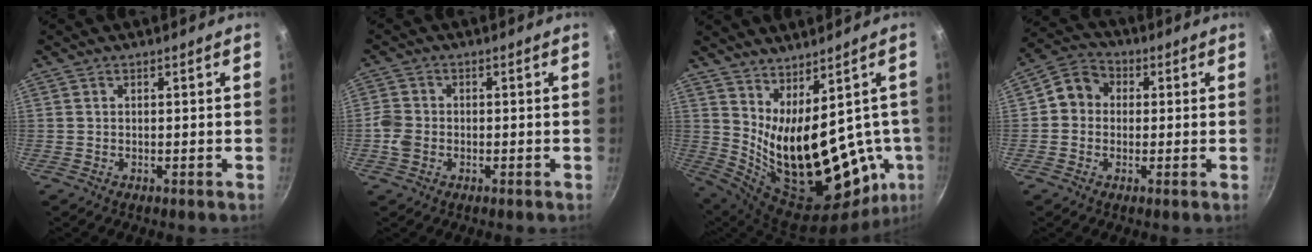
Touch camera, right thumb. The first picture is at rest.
{"total": 3.9, "force": [-1.1, 3.1, 2.1], "torque": [-0.043, 0.012, -0.027]}
{"total": 24.0, "force": [1.2, 11.9, 20.7], "torque": [-0.287, -0.055, 0.062]}
{"total": 6.8, "force": [0.4, 6.0, 3.1], "torque": [-0.026, 0.014, -0.015]}